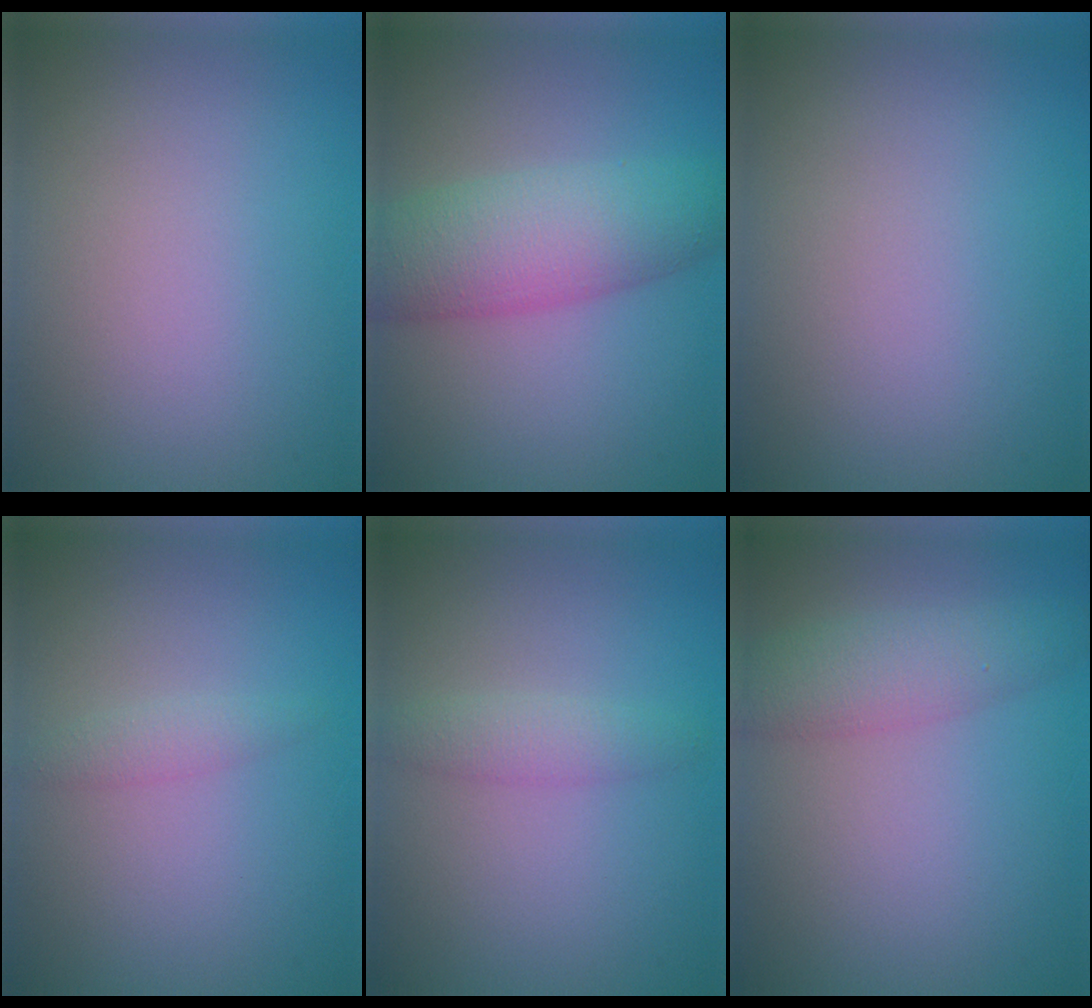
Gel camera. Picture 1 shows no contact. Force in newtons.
{"total": 6.9, "press": 6.9, "slide": 0.2}
{"total": 0.0}
{"total": 1.2, "press": 1.2, "slide": 0.0}
{"total": 1.8, "press": 1.8, "slide": 0.0}
{"total": 3.8, "press": 3.8, "slide": 0.1}